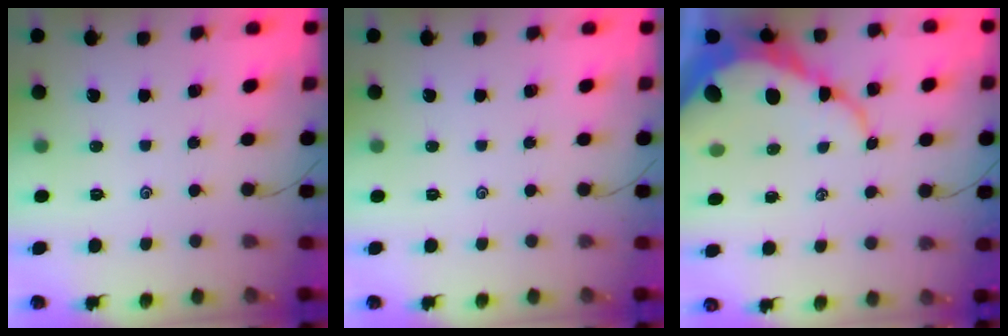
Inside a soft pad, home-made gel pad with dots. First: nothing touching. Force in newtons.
{"total": 0.0}
{"total": 11.5, "press": 11.5, "slide": 1.0}